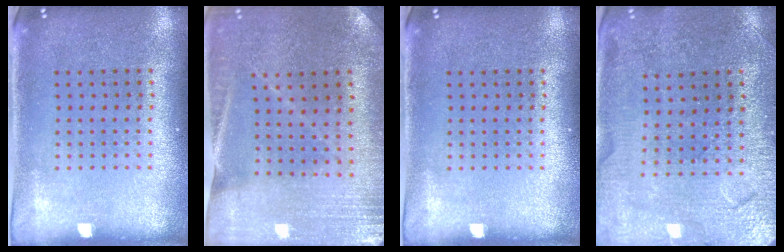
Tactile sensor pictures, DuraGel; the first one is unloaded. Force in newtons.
{"total": 0.8, "press": 0.8, "slide": 0.1}
{"total": 0.0}
{"total": 1.5, "press": 1.5, "slide": 0.2}